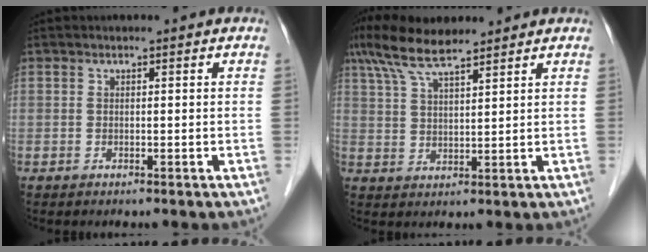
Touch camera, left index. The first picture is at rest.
{"total": 8.5, "force": [6.7, 1.3, 5.1], "torque": [-0.104, 0.031, 0.122]}